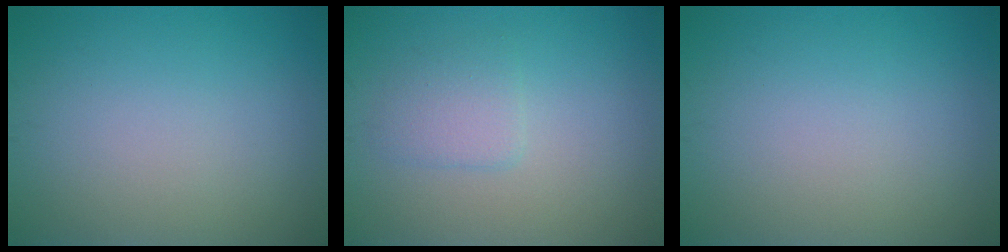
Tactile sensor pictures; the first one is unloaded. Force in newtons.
{"total": 2.0, "press": 2.0, "slide": 0.2}
{"total": 0.0}